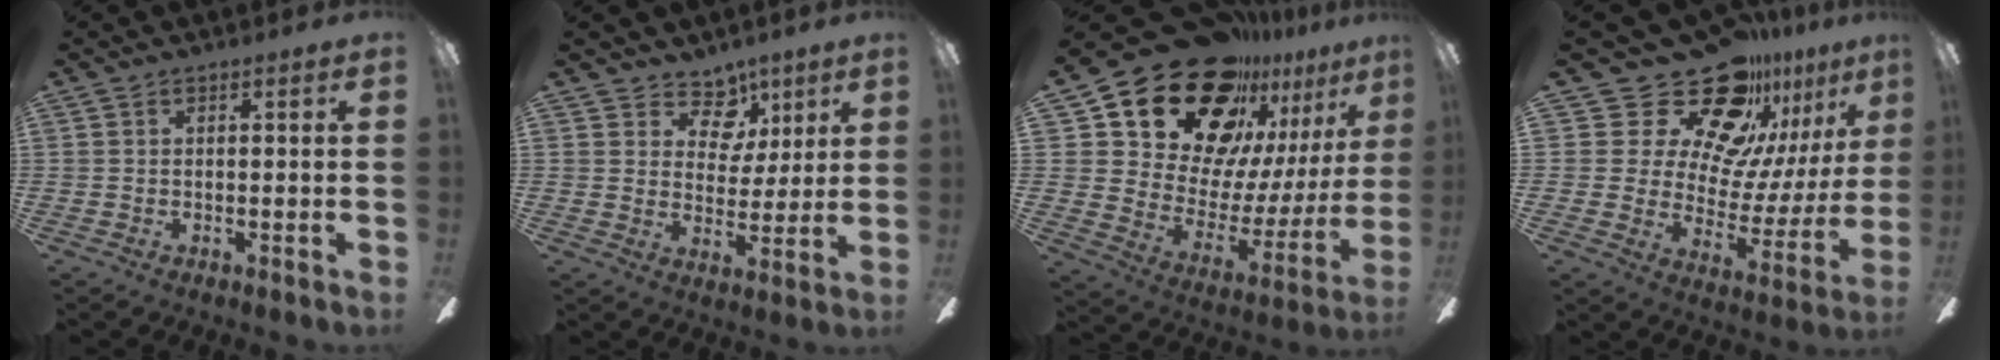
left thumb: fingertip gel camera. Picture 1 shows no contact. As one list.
[{"total": 10.0, "force": [5.9, 7.1, 3.8], "torque": [-0.054, -0.032, 0.111]}, {"total": 24.7, "force": [19.9, 11.5, 9.1], "torque": [-0.167, -0.139, 0.373]}, {"total": 23.4, "force": [18.0, 11.3, 9.9], "torque": [-0.165, -0.127, 0.328]}]